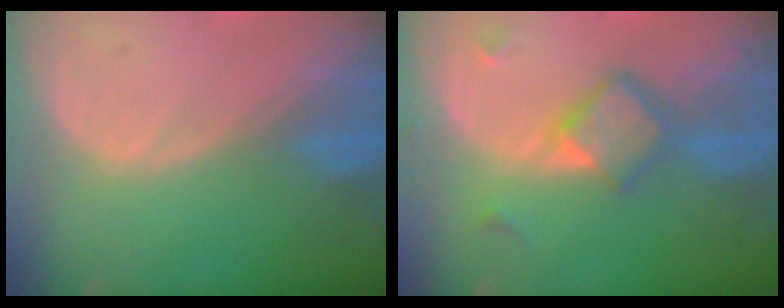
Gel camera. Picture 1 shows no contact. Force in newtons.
{"total": 5.8, "press": 5.1, "slide": 2.7}